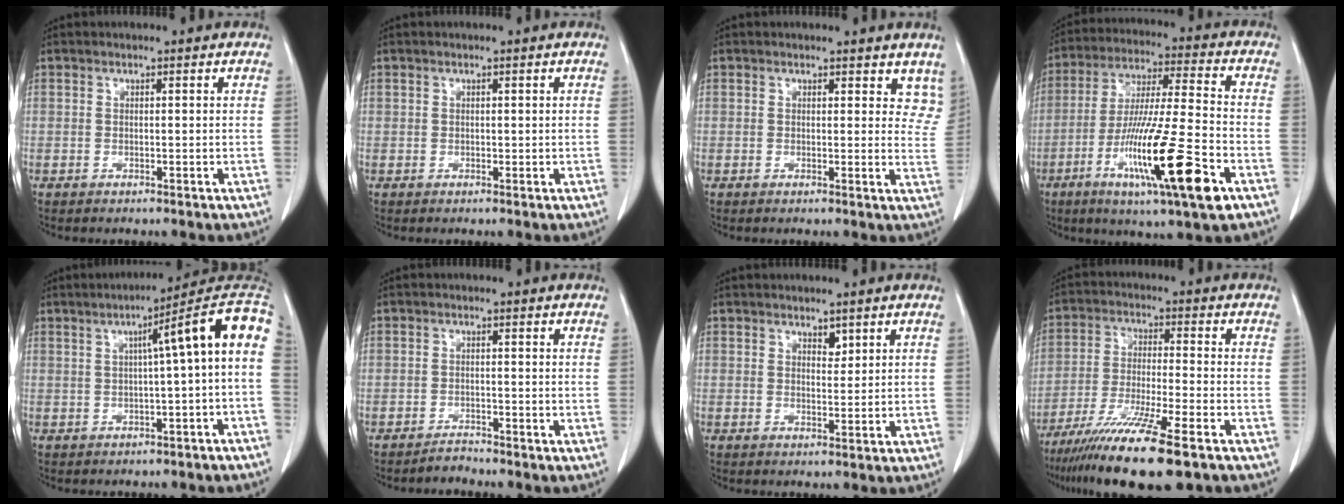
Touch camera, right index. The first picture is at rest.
{"total": 0.5, "force": [0.1, 0.4, 0.3], "torque": [-0.004, 0.001, 0.002]}
{"total": 5.9, "force": [5.0, 2.6, 1.8], "torque": [0.014, -0.018, 0.039]}
{"total": 19.5, "force": [-8.2, 0.7, 17.7], "torque": [-0.318, -0.033, -0.141]}
{"total": 11.4, "force": [1.6, -0.1, 11.3], "torque": [-0.144, 0.040, 0.012]}
{"total": 1.6, "force": [-1.5, 0.1, -0.5], "torque": [0.017, -0.004, -0.027]}
{"total": 1.7, "force": [1.2, 0.9, 0.8], "torque": [-0.008, -0.006, 0.020]}
{"total": 13.8, "force": [-9.7, 0.2, 9.9], "torque": [-0.188, -0.043, -0.170]}